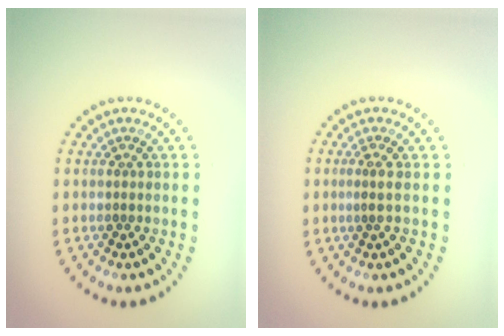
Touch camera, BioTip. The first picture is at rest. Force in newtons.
{"total": 0.8, "press": 0.4, "slide": 0.7}